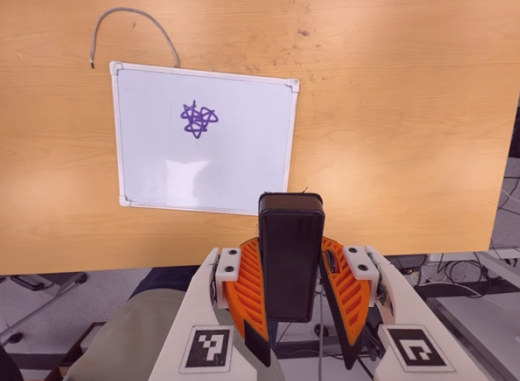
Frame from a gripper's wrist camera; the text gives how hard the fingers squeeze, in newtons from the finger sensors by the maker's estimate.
{"total": 8.5, "left": 6.7, "right": 10.2}